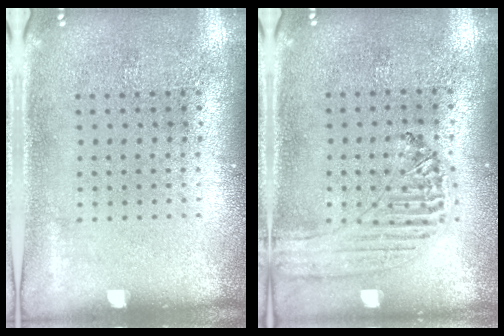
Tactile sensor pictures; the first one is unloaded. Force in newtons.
{"total": 0.6, "press": 0.6, "slide": 0.1}